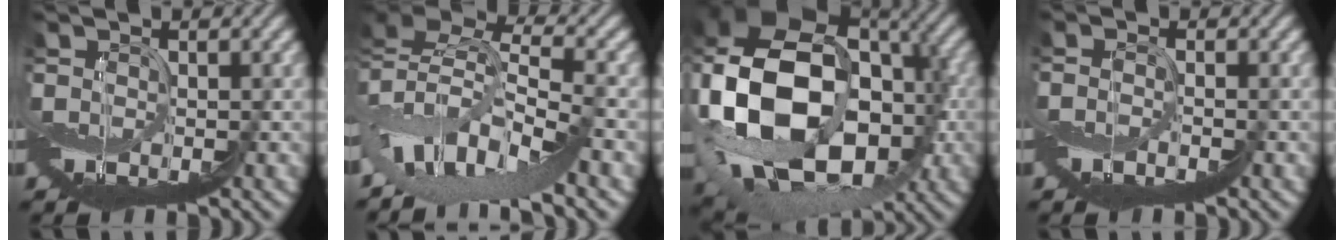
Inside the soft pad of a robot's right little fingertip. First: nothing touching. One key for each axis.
{"total": 5.3, "fx": -5.0, "fy": -0.7, "fz": 1.7, "tx": -0.061, "ty": 0.028, "tz": -0.089}
{"total": 12.5, "fx": 0.5, "fy": 9.2, "fz": 8.4, "tx": -0.215, "ty": -0.008, "tz": 0.036}
{"total": 2.9, "fx": -1.9, "fy": -1.9, "fz": -1.0, "tx": -0.004, "ty": 0.002, "tz": -0.040}